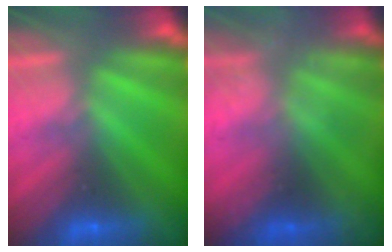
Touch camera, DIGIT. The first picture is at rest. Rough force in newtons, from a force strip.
{"total": 1.3}